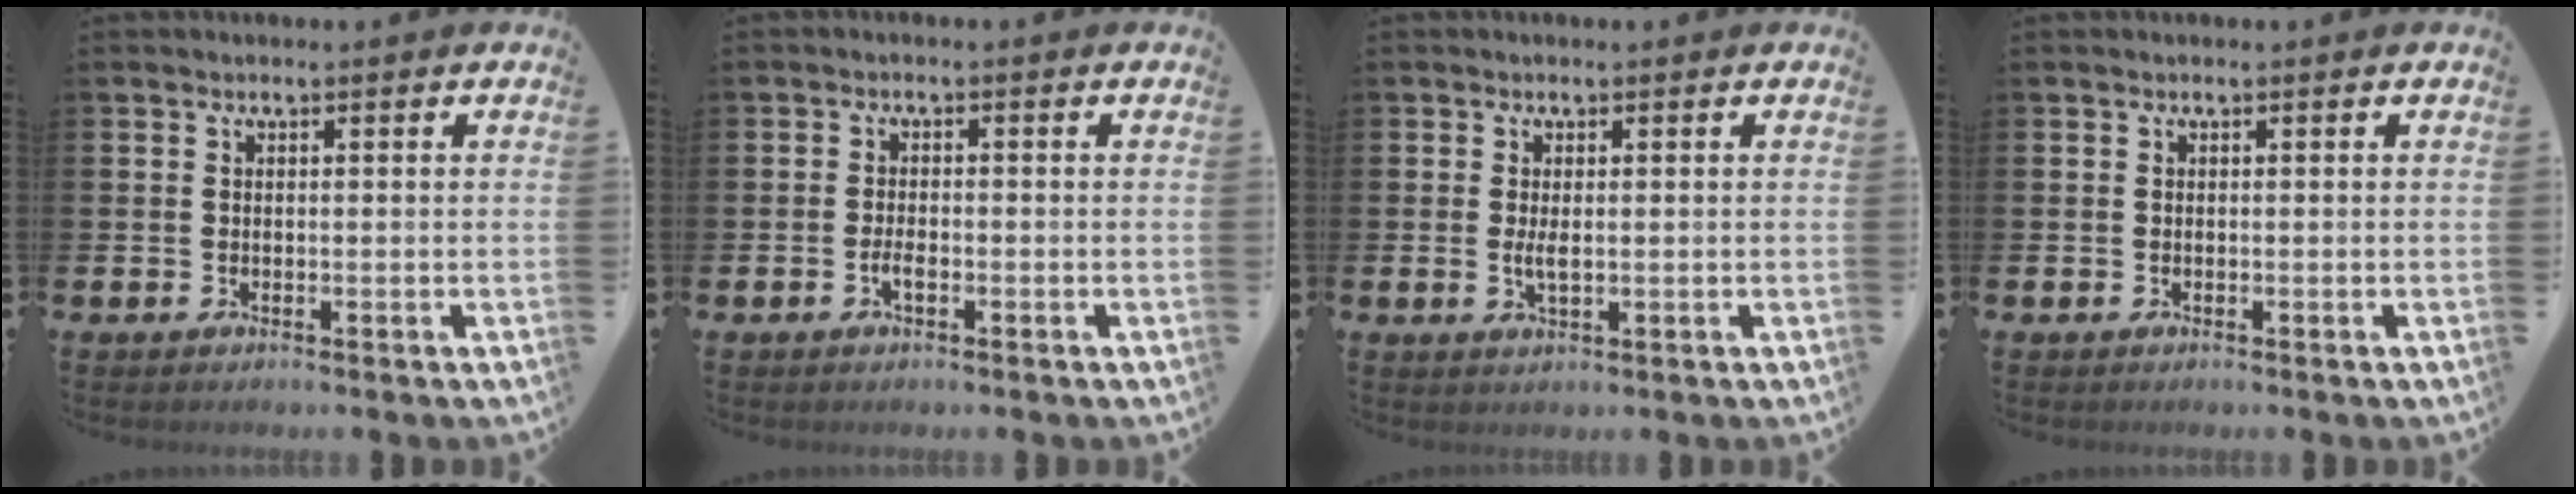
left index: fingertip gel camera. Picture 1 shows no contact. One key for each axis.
{"total": 1.7, "fx": -0.7, "fy": 0.7, "fz": 1.4, "tx": -0.028, "ty": 0.000, "tz": -0.013}
{"total": 2.1, "fx": 0.1, "fy": 0.7, "fz": 1.9, "tx": -0.030, "ty": -0.003, "tz": 0.000}
{"total": 0.0}